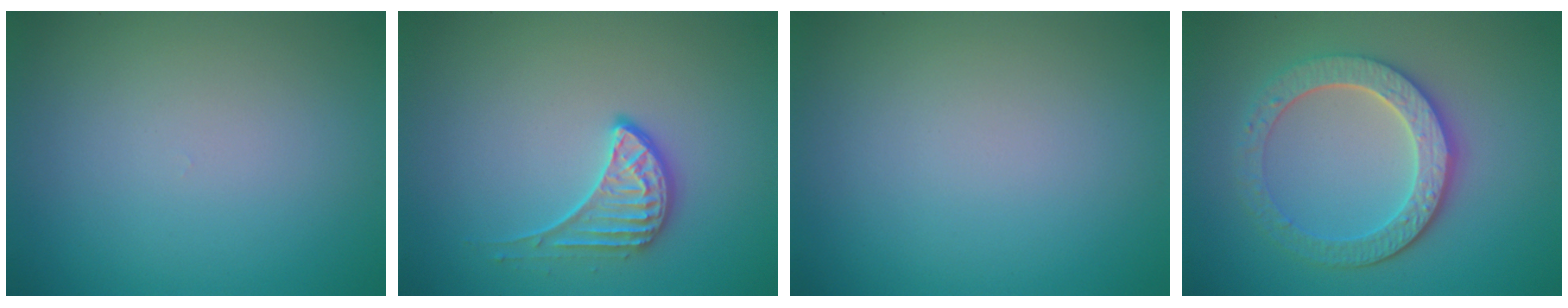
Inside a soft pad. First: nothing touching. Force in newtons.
{"total": 2.3, "press": 1.7, "slide": 1.5}
{"total": 0.0}
{"total": 4.9, "press": 4.3, "slide": 2.4}